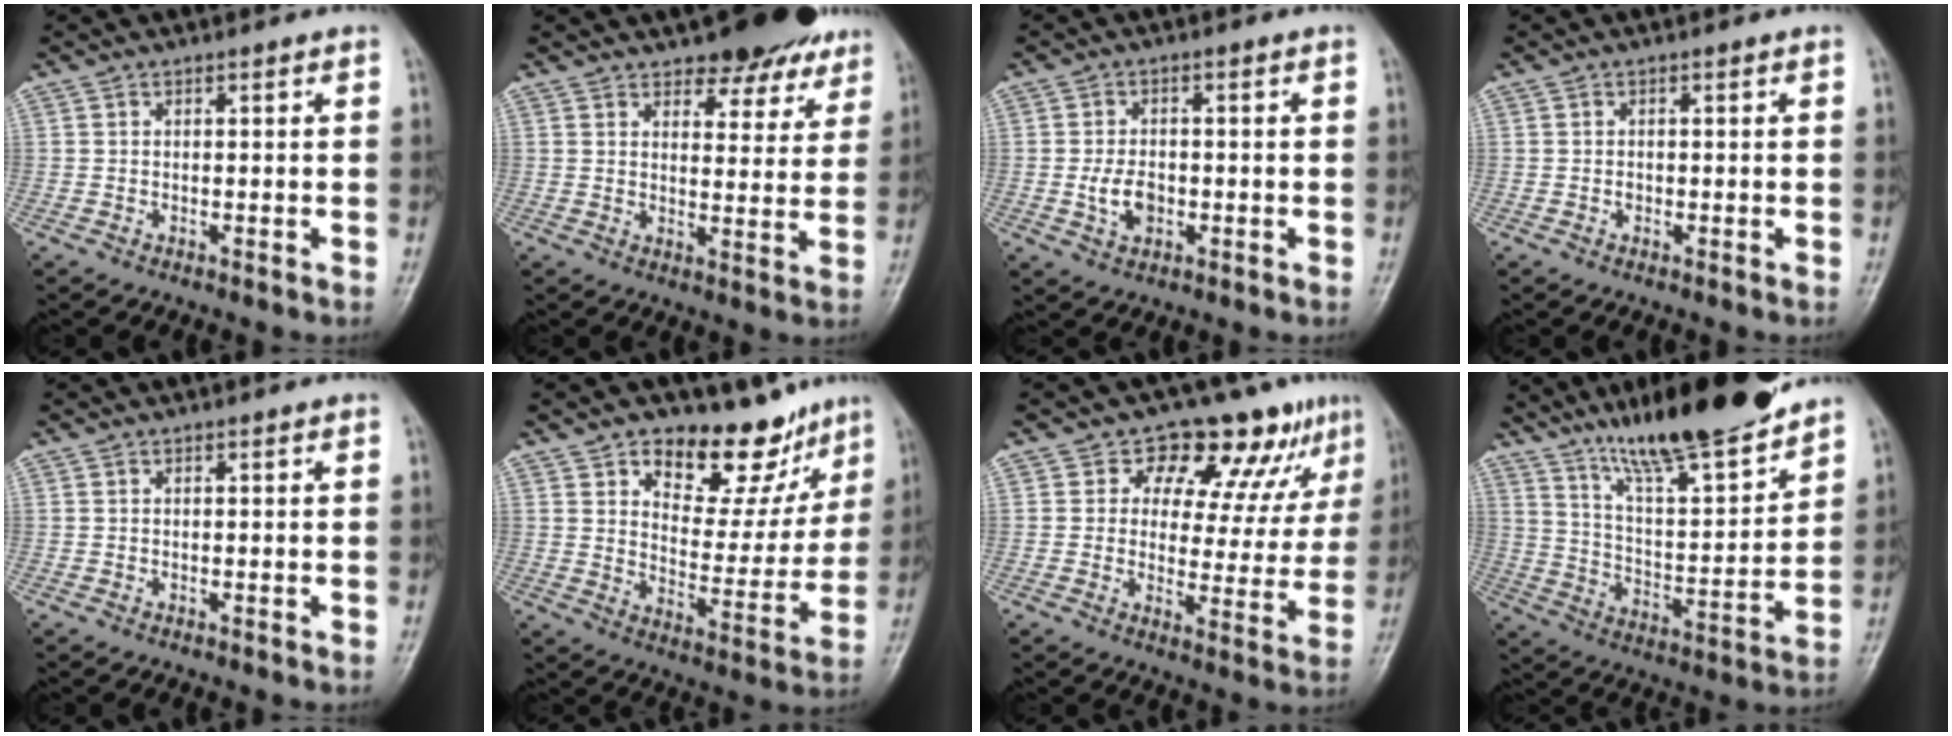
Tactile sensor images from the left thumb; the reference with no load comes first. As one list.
[{"total": 11.4, "force": [9.0, 5.0, 4.8], "torque": [-0.016, -0.053, 0.109]}, {"total": 4.8, "force": [-1.0, 3.2, 3.4], "torque": [-0.057, 0.004, -0.015]}, {"total": 0.7, "force": [-0.1, 0.6, 0.4], "torque": [-0.004, 0.002, -0.004]}, {"total": 0.0}, {"total": 16.1, "force": [10.9, 8.9, 7.8], "torque": [-0.034, -0.065, 0.167]}, {"total": 12.9, "force": [8.0, 7.0, 7.3], "torque": [-0.044, -0.035, 0.106]}, {"total": 19.6, "force": [15.6, 3.1, 11.5], "torque": [-0.156, -0.084, 0.266]}]